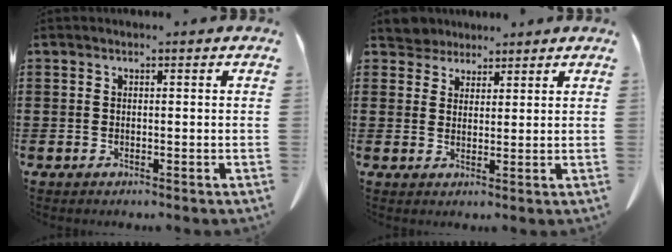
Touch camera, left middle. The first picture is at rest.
{"total": 3.6, "force": [3.3, 1.5, 0.1], "torque": [-0.016, -0.001, 0.064]}